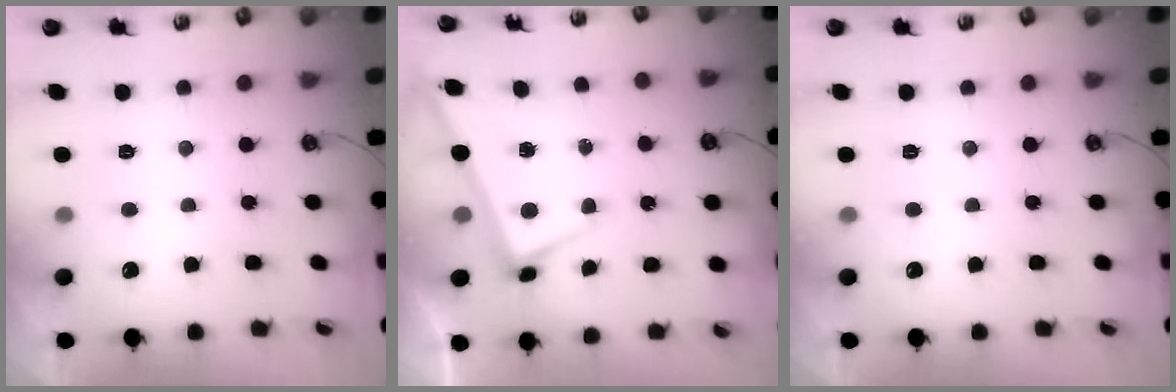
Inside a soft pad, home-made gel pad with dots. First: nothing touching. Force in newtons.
{"total": 2.8, "press": 2.7, "slide": 0.5}
{"total": 0.0}